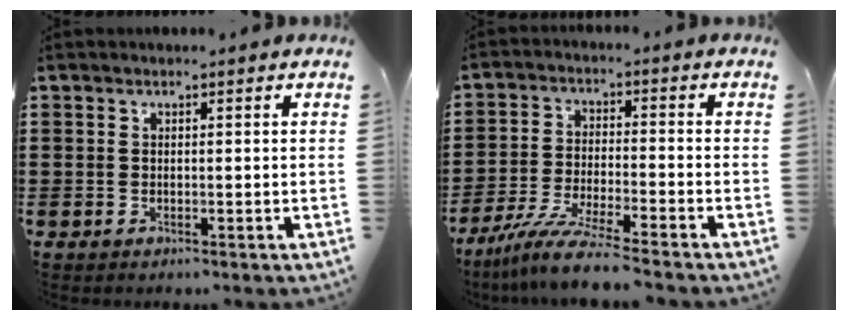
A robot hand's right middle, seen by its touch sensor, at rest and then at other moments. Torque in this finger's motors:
{"motor_torque": [1.35, -0.79, 0.21, 0.21]}